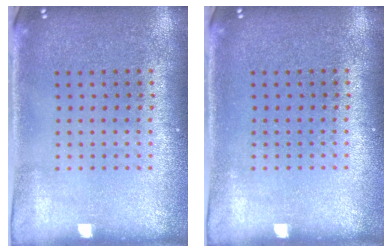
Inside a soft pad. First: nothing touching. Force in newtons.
{"total": 0.0}